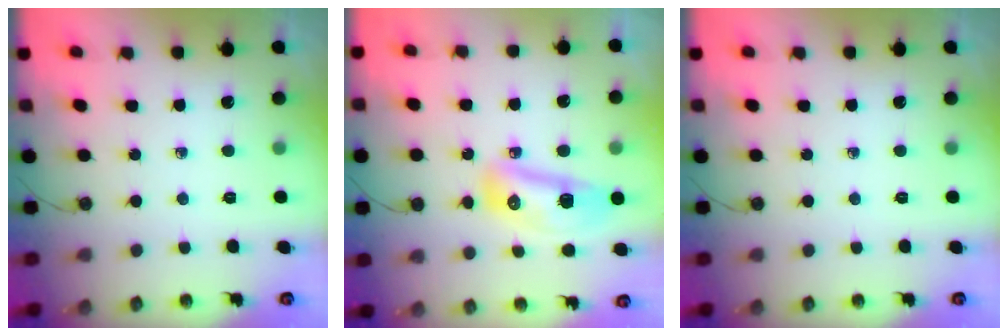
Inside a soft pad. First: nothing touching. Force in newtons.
{"total": 10.7, "press": 10.6, "slide": 1.5}
{"total": 0.0}